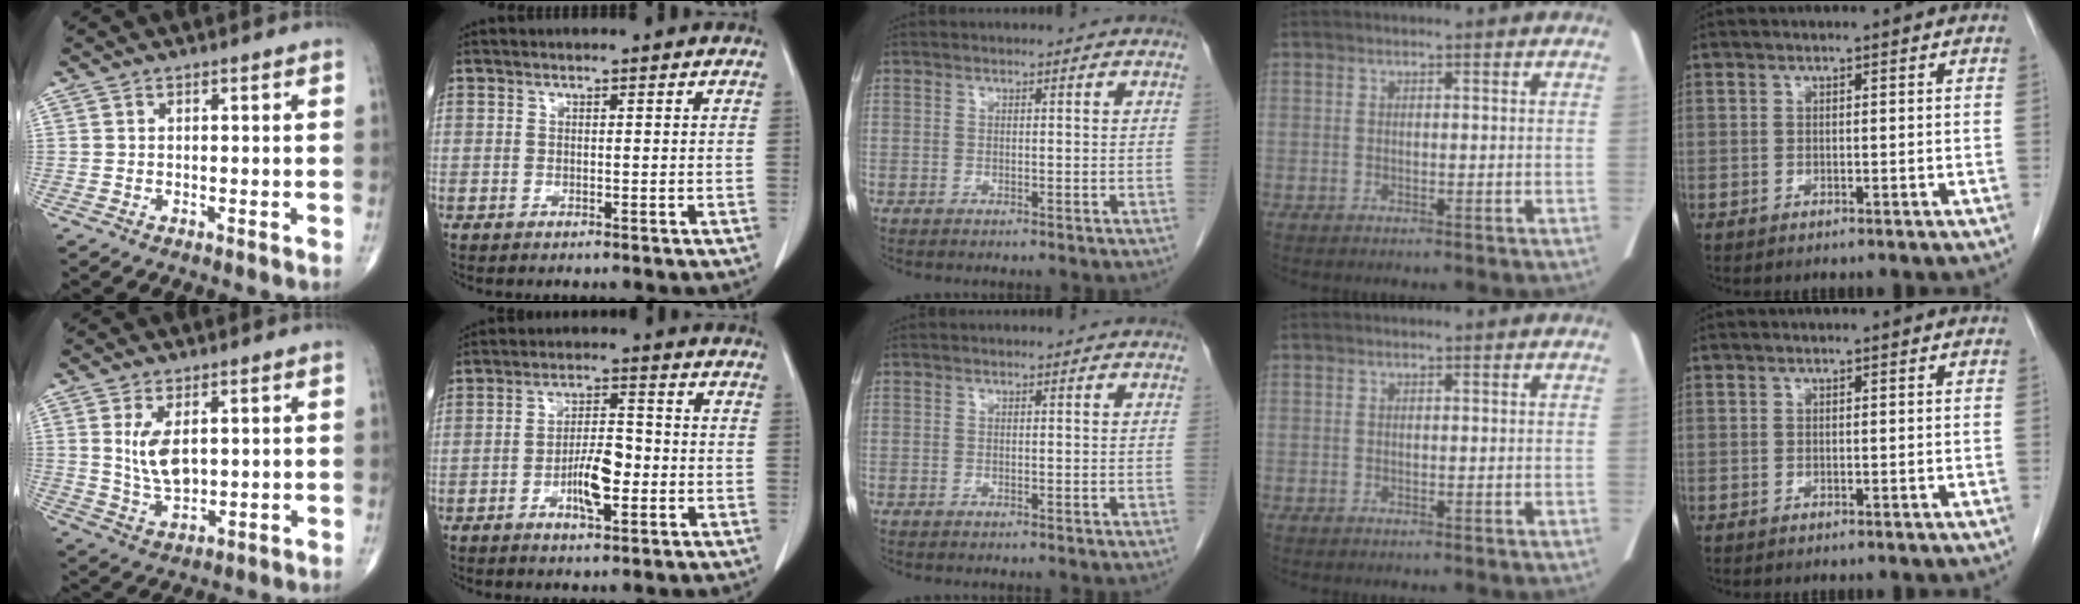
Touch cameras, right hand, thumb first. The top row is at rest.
{"thumb": {"total": 7.0, "force": [1.7, 3.6, 5.8], "torque": [-0.102, -0.016, 0.044]}, "index": {"total": 6.8, "force": [-2.0, 2.1, 6.1], "torque": [-0.115, 0.007, -0.036]}}